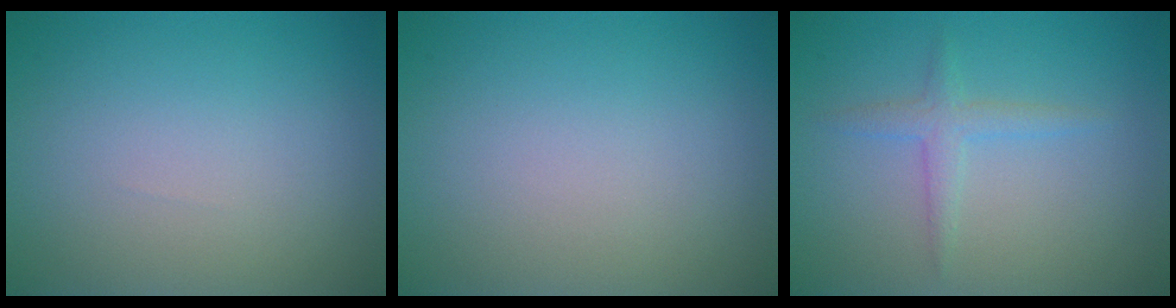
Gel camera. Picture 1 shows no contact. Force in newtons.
{"total": 0.0}
{"total": 1.7, "press": 1.7, "slide": 0.1}